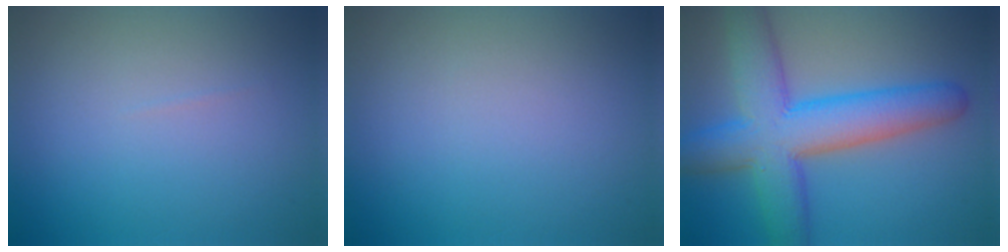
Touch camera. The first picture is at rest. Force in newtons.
{"total": 0.0}
{"total": 9.5, "press": 9.5, "slide": 0.3}